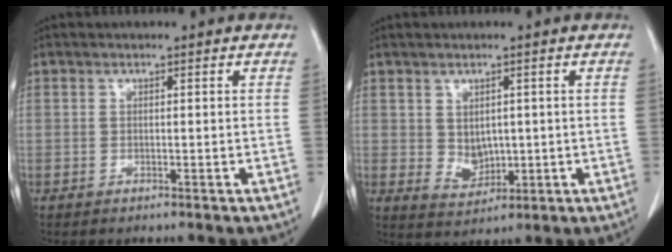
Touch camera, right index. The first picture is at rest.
{"total": 4.0, "force": [0.4, 3.0, 2.6], "torque": [-0.047, -0.004, 0.021]}